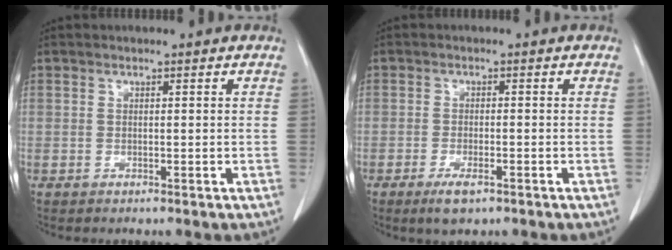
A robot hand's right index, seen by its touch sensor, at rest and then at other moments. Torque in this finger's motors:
{"motor_torque": [0.34, -0.19, 0.17, 0.04]}